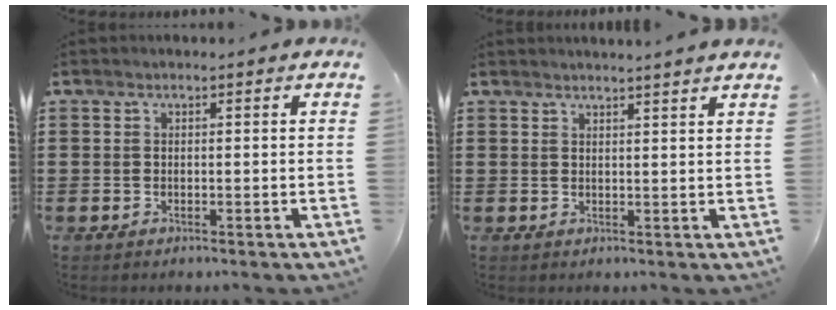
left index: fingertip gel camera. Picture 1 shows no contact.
{"total": 1.9, "force": [1.8, -0.5, 0.4], "torque": [-0.010, -0.004, 0.035]}